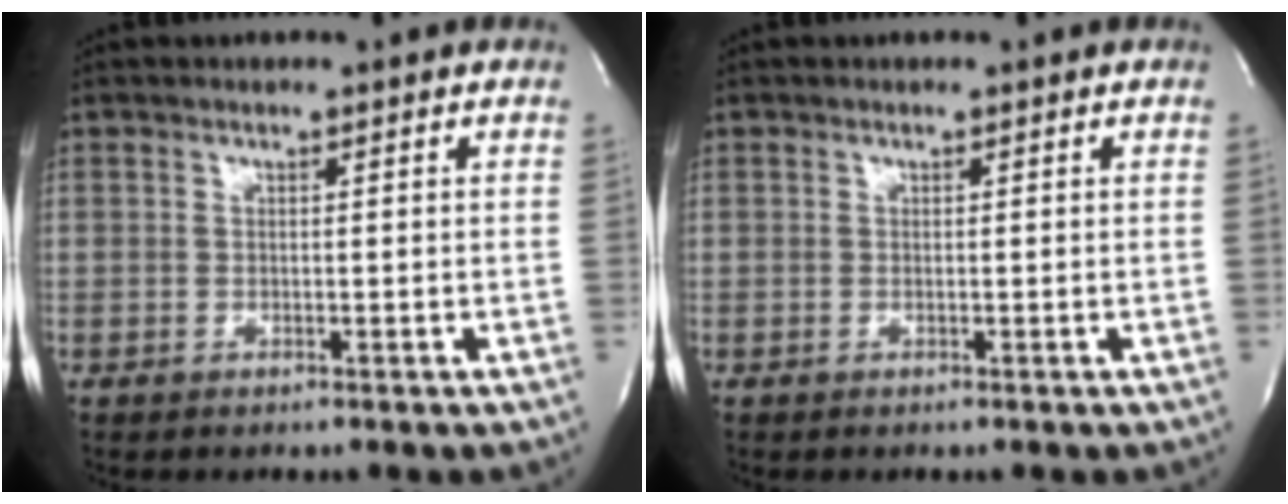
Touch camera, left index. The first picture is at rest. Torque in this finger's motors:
{"motor_torque": [0.00, 0.00, 0.00, 0.00]}